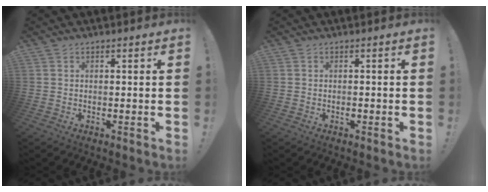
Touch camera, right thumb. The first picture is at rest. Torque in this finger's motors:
{"motor_torque": [-0.05, 0.06, 0.24, -0.28, 0.00]}